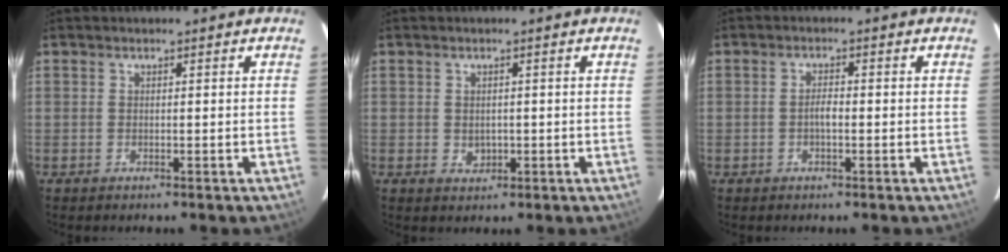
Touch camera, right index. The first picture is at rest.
{"total": 2.0, "force": [-0.1, 1.9, 0.8], "torque": [-0.011, -0.001, 0.003]}
{"total": 1.8, "force": [-0.5, 0.6, 1.7], "torque": [-0.032, 0.005, -0.012]}